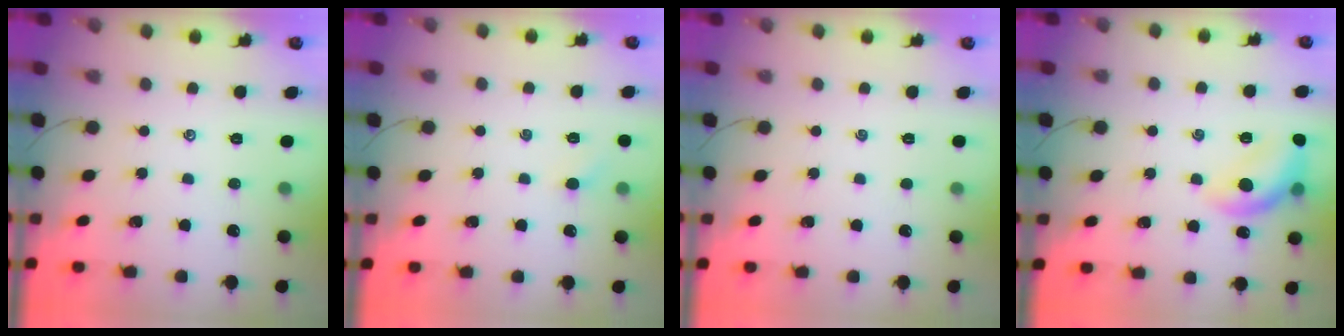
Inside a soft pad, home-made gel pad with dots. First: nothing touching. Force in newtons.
{"total": 3.3, "press": 3.1, "slide": 1.0}
{"total": 0.0}
{"total": 12.9, "press": 12.8, "slide": 1.7}